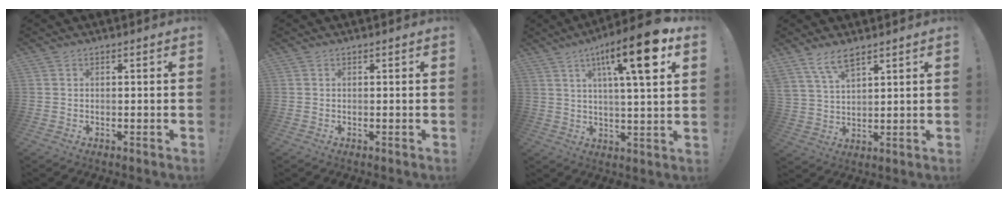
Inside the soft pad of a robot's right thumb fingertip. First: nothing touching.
{"total": 0.0}
{"total": 16.1, "force": [6.7, 3.2, 14.3], "torque": [-0.219, -0.023, 0.091]}
{"total": 7.1, "force": [5.4, 2.3, 4.0], "torque": [-0.085, -0.021, 0.103]}